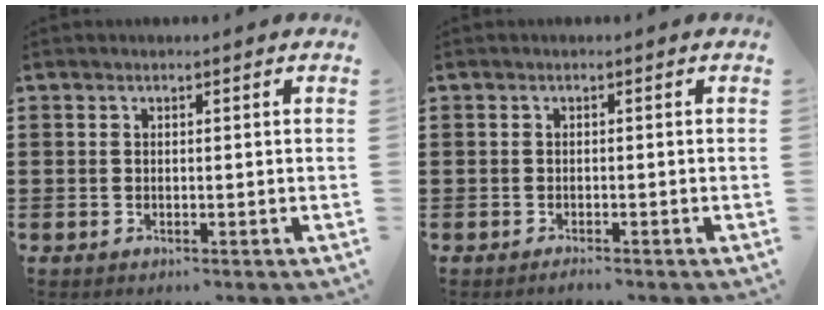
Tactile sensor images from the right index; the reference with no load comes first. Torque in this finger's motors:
{"motor_torque": [-1.11, 1.03, -1.05, -0.15]}